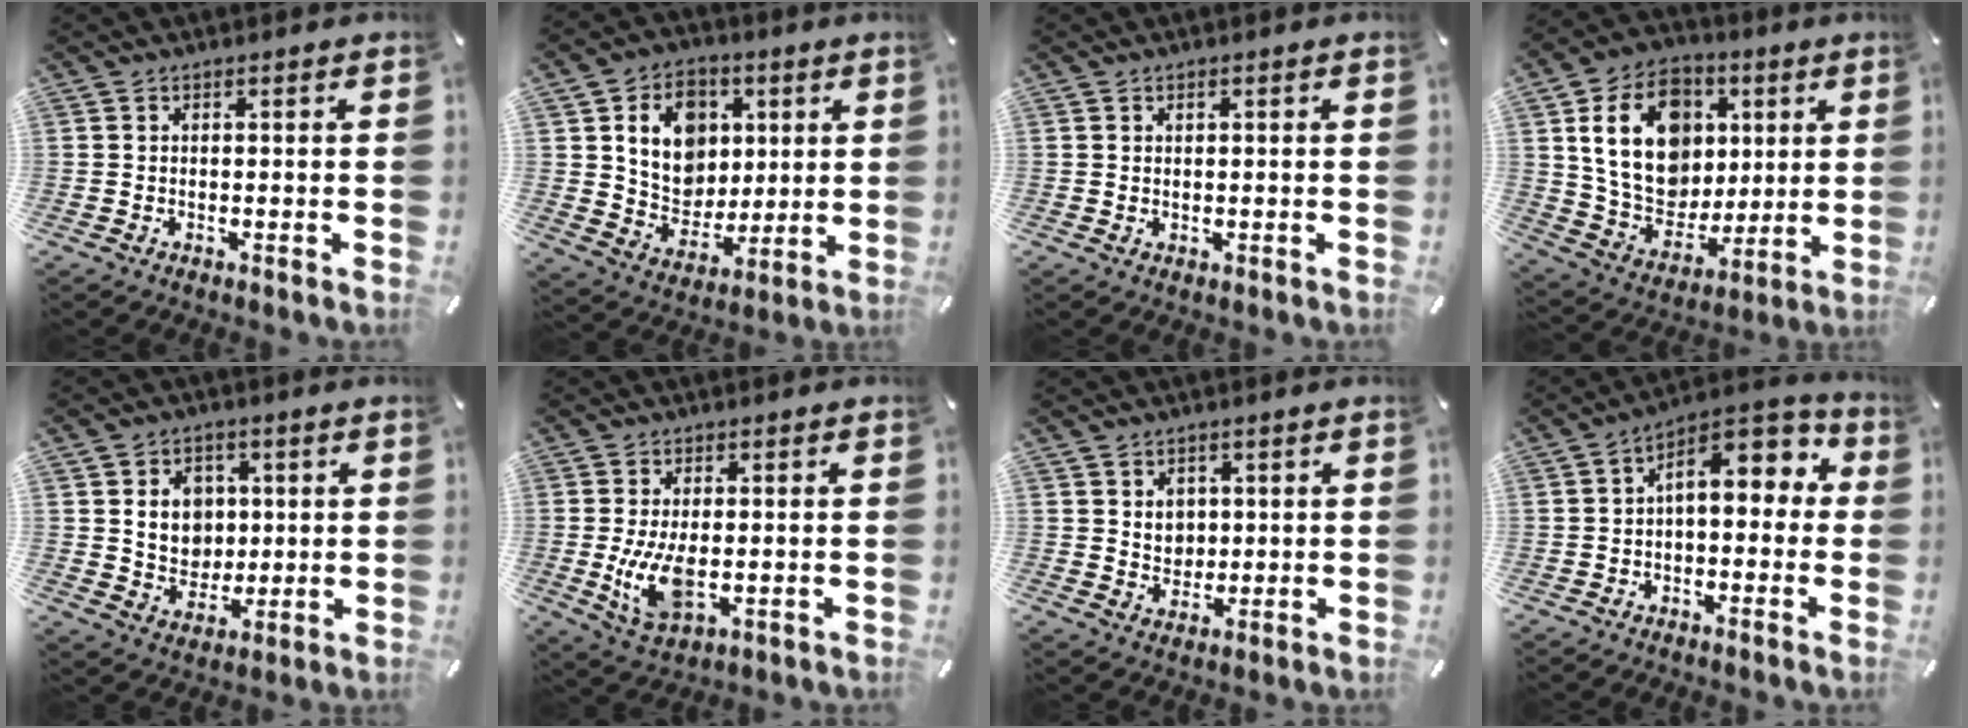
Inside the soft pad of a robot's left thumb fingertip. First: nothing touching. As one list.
[{"total": 13.8, "force": [3.7, 11.7, 6.4], "torque": [-0.115, -0.005, 0.076]}, {"total": 0.6, "force": [0.3, 0.5, 0.4], "torque": [-0.008, 0.001, 0.005]}, {"total": 19.8, "force": [4.8, 15.5, 11.3], "torque": [-0.212, -0.008, 0.094]}, {"total": 8.6, "force": [1.6, 7.7, 3.5], "torque": [-0.051, 0.001, 0.030]}, {"total": 9.4, "force": [-0.8, 5.2, 7.8], "torque": [-0.177, -0.014, -0.015]}, {"total": 4.5, "force": [1.4, 4.2, 0.8], "torque": [-0.005, -0.001, 0.022]}, {"total": 10.0, "force": [3.1, 5.3, 7.9], "torque": [-0.117, -0.024, 0.050]}]